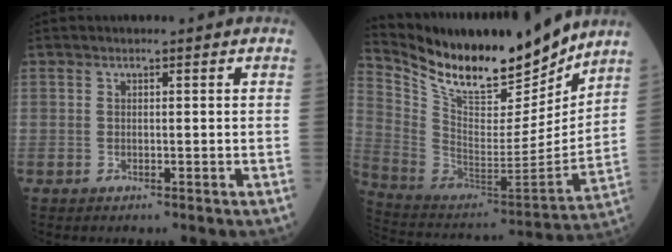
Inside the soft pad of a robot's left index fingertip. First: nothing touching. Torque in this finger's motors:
{"motor_torque": [1.08, -1.06, 0.36, 0.09]}